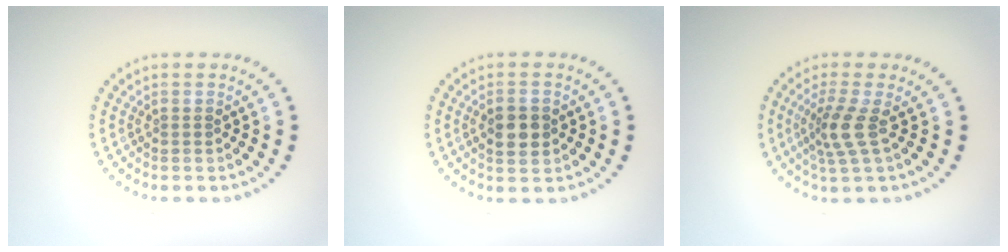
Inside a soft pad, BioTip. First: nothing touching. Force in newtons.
{"total": 2.5, "press": 2.5, "slide": 0.2}
{"total": 2.9, "press": 2.1, "slide": 2.0}